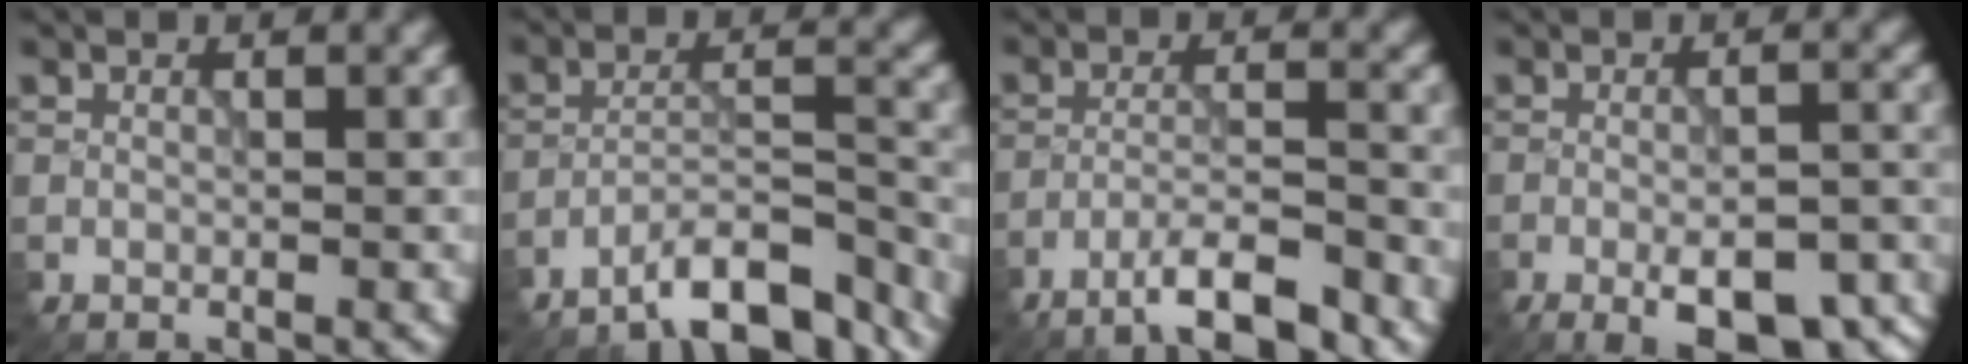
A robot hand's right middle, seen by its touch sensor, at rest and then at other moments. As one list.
[{"total": 7.8, "force": [-6.7, 1.7, 3.6], "torque": [-0.051, 0.007, -0.110]}, {"total": 5.2, "force": [-3.9, 0.8, 3.4], "torque": [-0.058, 0.005, -0.070]}, {"total": 7.7, "force": [-4.3, 2.8, 5.8], "torque": [-0.087, -0.008, -0.051]}]